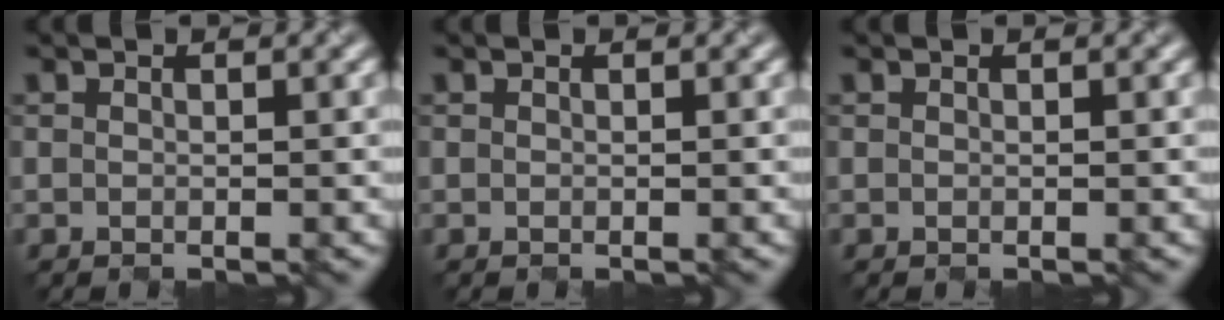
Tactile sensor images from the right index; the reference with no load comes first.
{"total": 0.0}
{"total": 0.0}